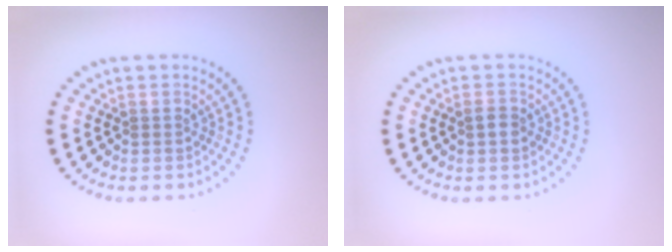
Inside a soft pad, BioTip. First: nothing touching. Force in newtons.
{"total": 1.0, "press": 1.0, "slide": 0.0}